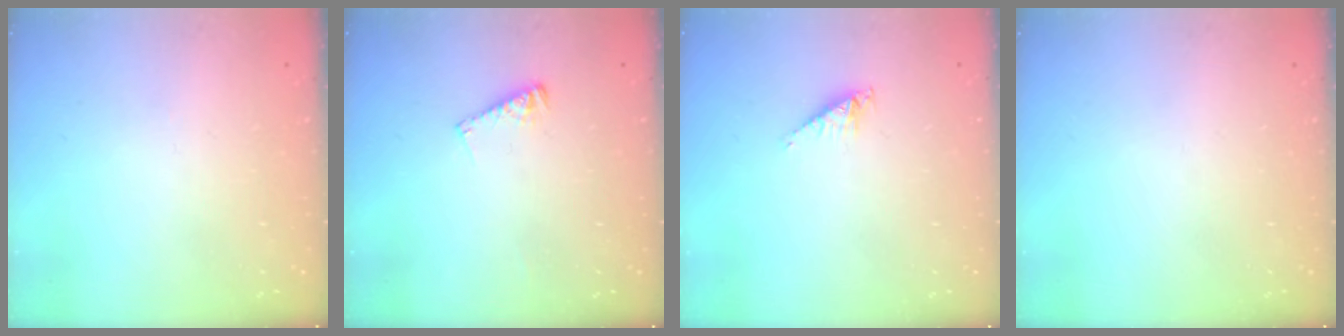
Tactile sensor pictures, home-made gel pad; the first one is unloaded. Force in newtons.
{"total": 4.7, "press": 4.6, "slide": 0.5}
{"total": 2.7, "press": 2.7, "slide": 0.3}
{"total": 0.0}